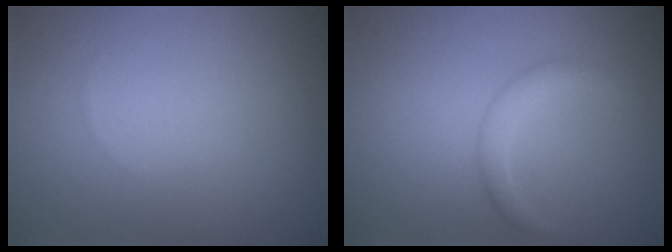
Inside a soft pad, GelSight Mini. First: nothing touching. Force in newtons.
{"total": 1.6, "press": 1.6, "slide": 0.1}